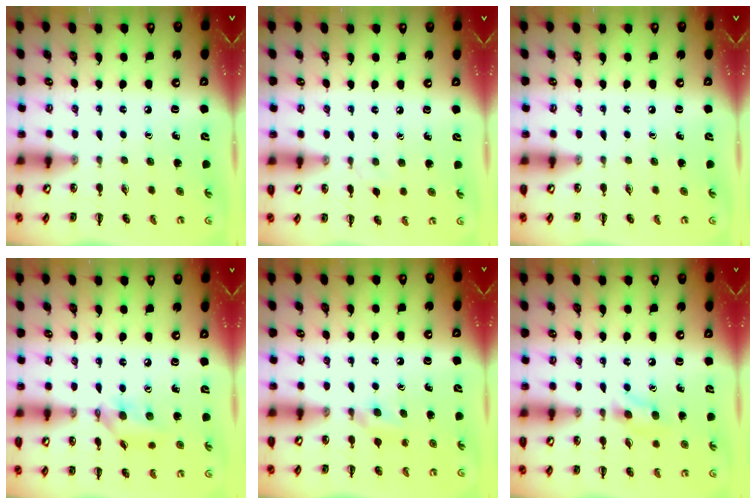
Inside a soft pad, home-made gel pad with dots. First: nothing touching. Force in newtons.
{"total": 2.9, "press": 2.7, "slide": 1.1}
{"total": 0.0}
{"total": 10.0, "press": 10.0, "slide": 1.3}
{"total": 4.4, "press": 4.1, "slide": 1.5}
{"total": 5.8, "press": 5.5, "slide": 1.6}